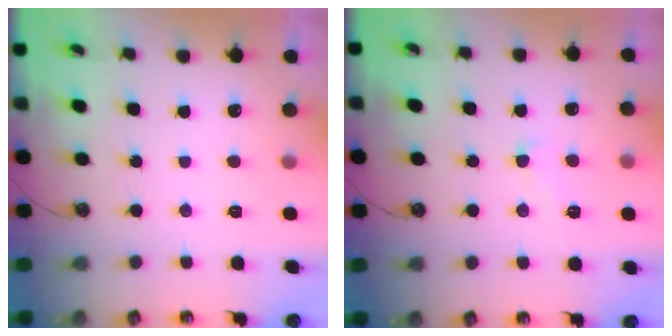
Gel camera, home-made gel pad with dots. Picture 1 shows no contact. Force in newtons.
{"total": 1.6, "press": 1.4, "slide": 0.8}